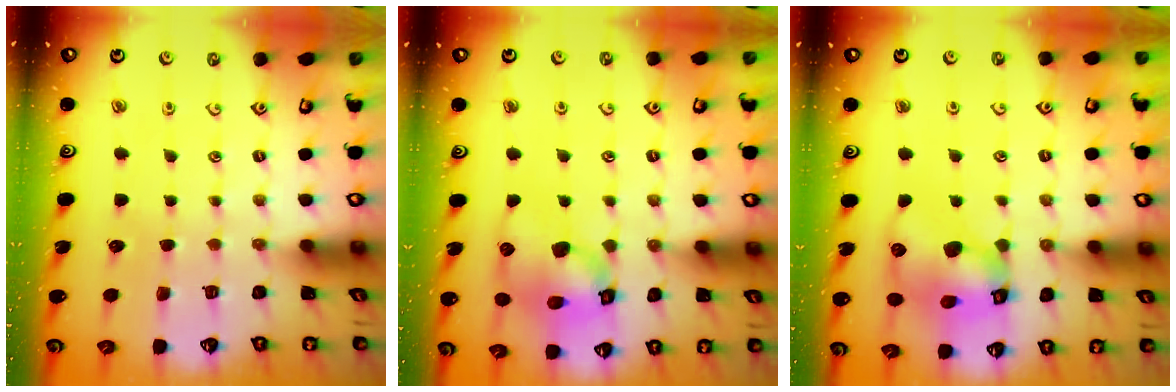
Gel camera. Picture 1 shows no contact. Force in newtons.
{"total": 14.3, "press": 14.1, "slide": 1.9}
{"total": 12.9, "press": 12.8, "slide": 2.1}